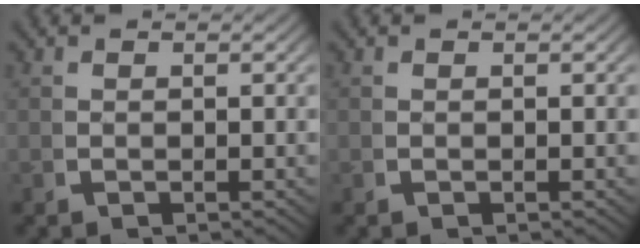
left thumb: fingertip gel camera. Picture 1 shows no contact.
{"total": 0.0}